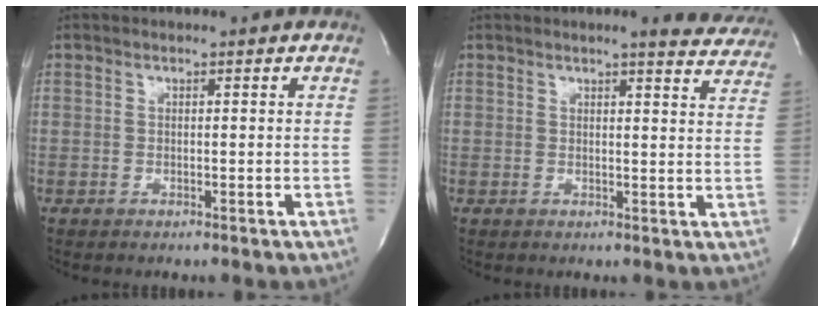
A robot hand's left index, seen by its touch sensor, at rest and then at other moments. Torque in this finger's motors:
{"motor_torque": [0.00, -0.06, 0.14, 0.00]}